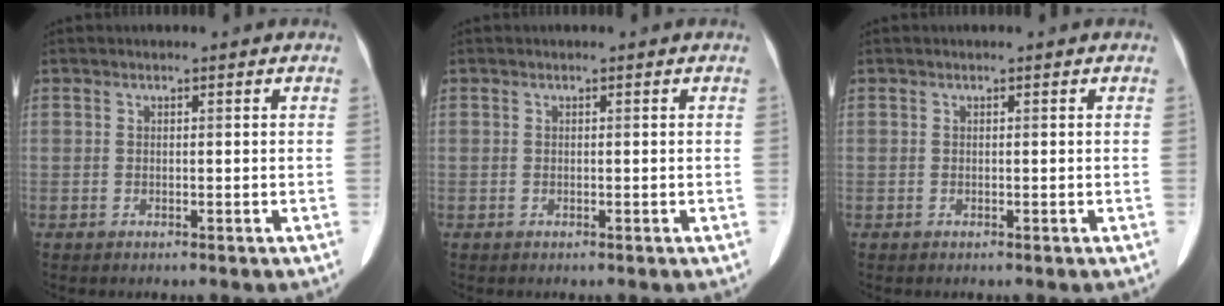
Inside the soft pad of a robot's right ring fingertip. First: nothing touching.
{"total": 0.0}
{"total": 0.0}